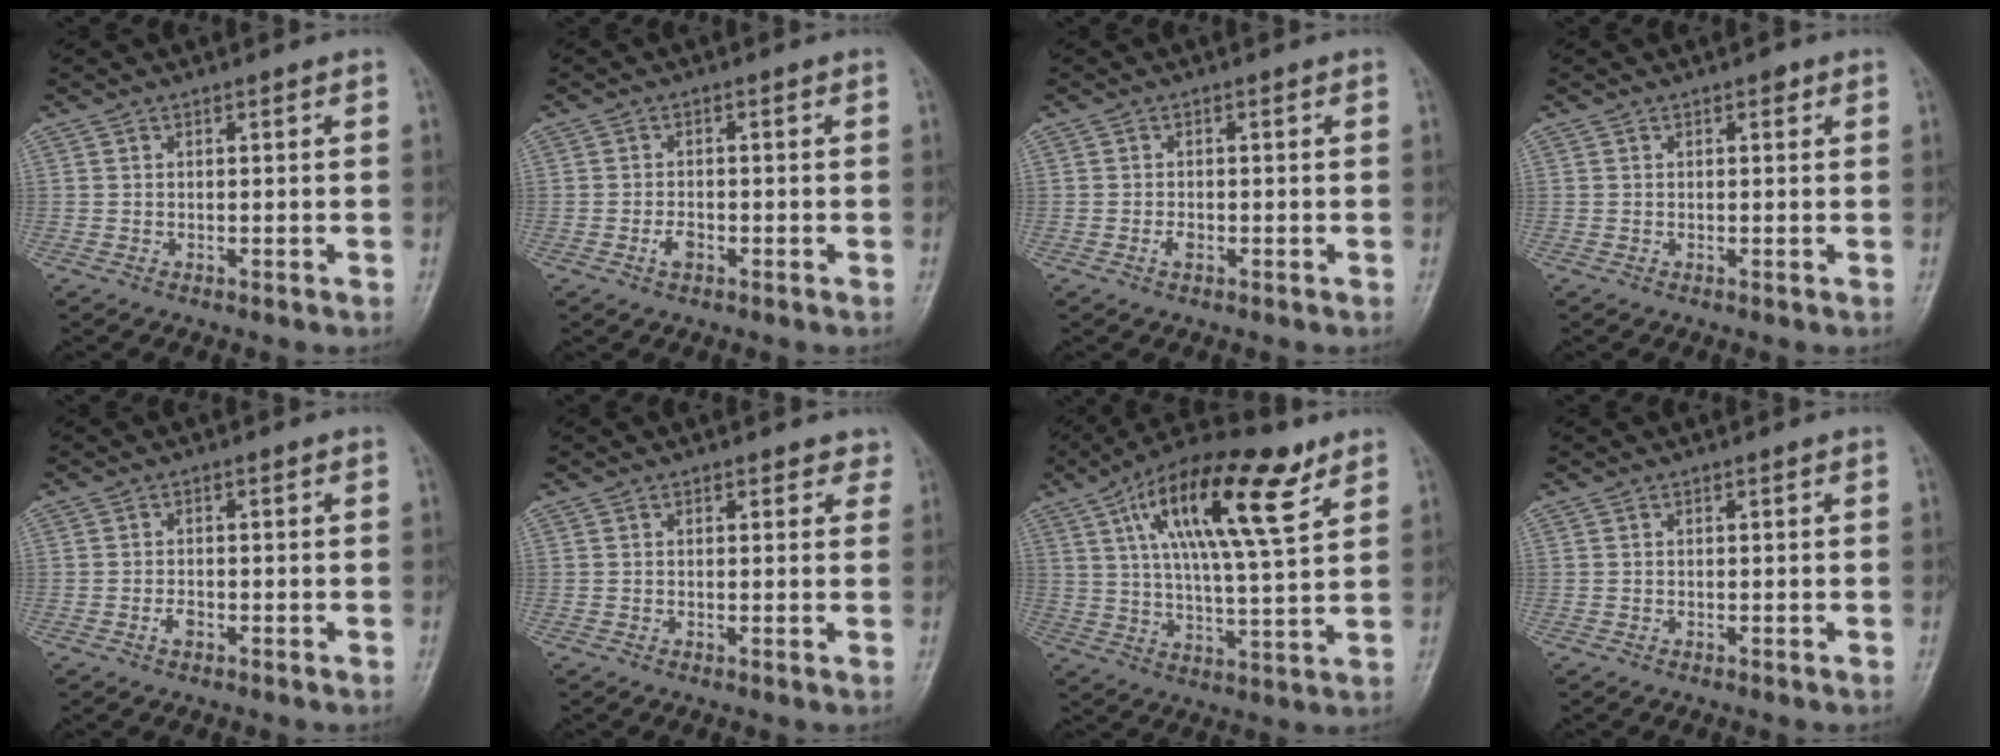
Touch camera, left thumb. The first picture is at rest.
{"total": 2.2, "force": [-1.0, 1.2, 1.4], "torque": [-0.026, 0.005, -0.020]}
{"total": 1.4, "force": [-0.6, 0.8, 1.0], "torque": [-0.018, 0.000, -0.012]}
{"total": 1.1, "force": [0.6, 0.6, 0.7], "torque": [-0.002, 0.000, 0.004]}
{"total": 1.6, "force": [-0.8, 0.9, 1.0], "torque": [-0.018, 0.003, -0.016]}
{"total": 2.2, "force": [1.6, 1.4, 0.6], "torque": [0.022, -0.005, 0.011]}
{"total": 19.6, "force": [9.2, 5.9, 16.3], "torque": [-0.259, -0.015, 0.151]}
{"total": 0.0}